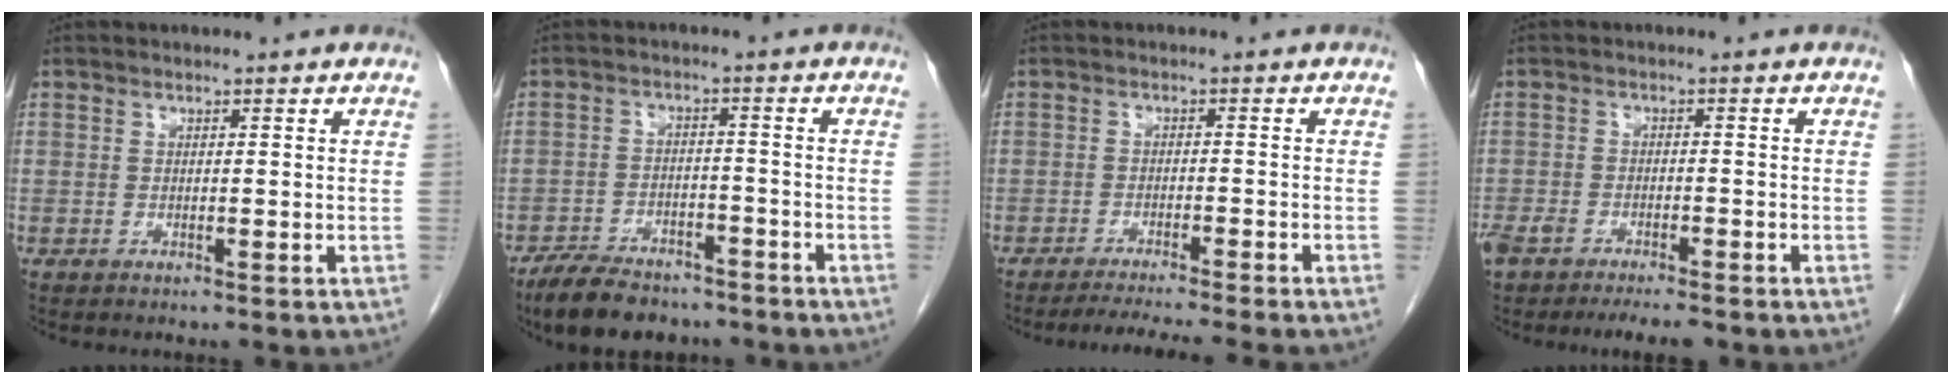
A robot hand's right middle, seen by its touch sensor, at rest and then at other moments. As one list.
[{"total": 10.5, "force": [-8.7, 4.2, 4.3], "torque": [-0.070, -0.007, -0.137]}, {"total": 8.0, "force": [-7.1, -1.3, 3.5], "torque": [-0.032, -0.016, -0.108]}, {"total": 8.0, "force": [-6.4, 2.3, 4.3], "torque": [-0.070, -0.001, -0.099]}]